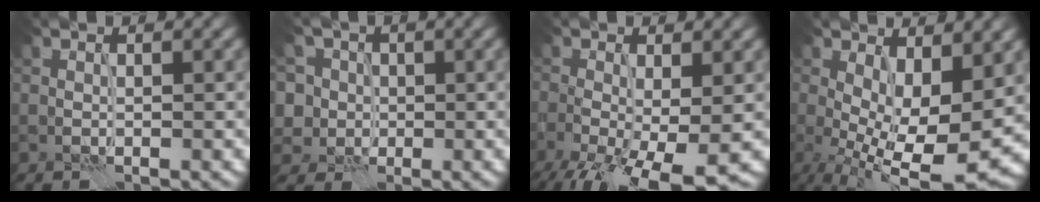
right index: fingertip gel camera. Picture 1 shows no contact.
{"total": 7.9, "force": [3.4, 6.5, 3.0], "torque": [-0.057, 0.020, 0.027]}
{"total": 9.2, "force": [-4.2, 3.6, 7.4], "torque": [-0.139, -0.034, -0.065]}
{"total": 10.4, "force": [-0.5, 4.4, 9.5], "torque": [-0.154, -0.015, -0.004]}